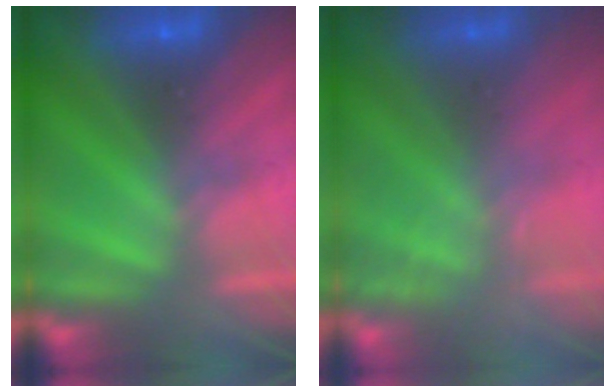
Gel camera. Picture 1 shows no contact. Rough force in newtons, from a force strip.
{"total": 2.0}